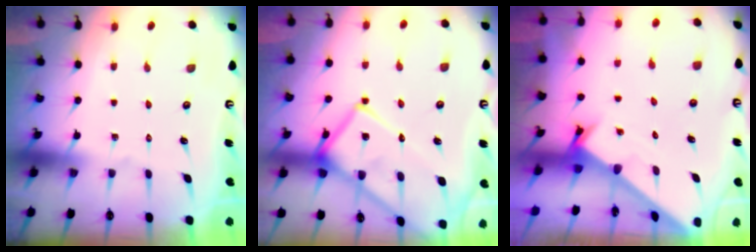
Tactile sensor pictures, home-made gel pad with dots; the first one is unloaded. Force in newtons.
{"total": 18.6, "press": 18.5, "slide": 1.3}
{"total": 1.7, "press": 1.7, "slide": 0.1}